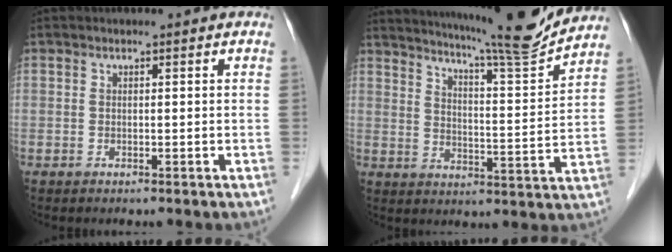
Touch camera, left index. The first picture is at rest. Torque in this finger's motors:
{"motor_torque": [0.48, -0.60, 0.23, 0.11]}